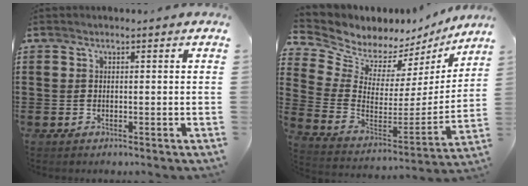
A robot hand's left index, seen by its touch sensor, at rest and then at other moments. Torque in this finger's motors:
{"motor_torque": [-0.24, -0.62, 0.13, 0.01]}